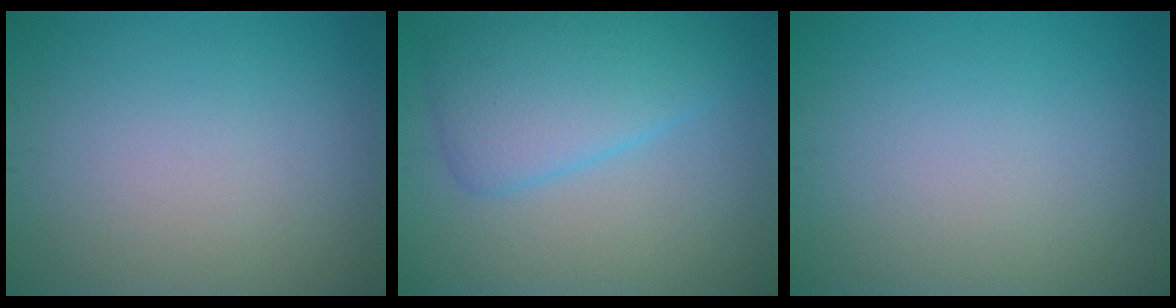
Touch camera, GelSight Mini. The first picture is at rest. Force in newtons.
{"total": 5.5, "press": 5.5, "slide": 0.2}
{"total": 0.0}